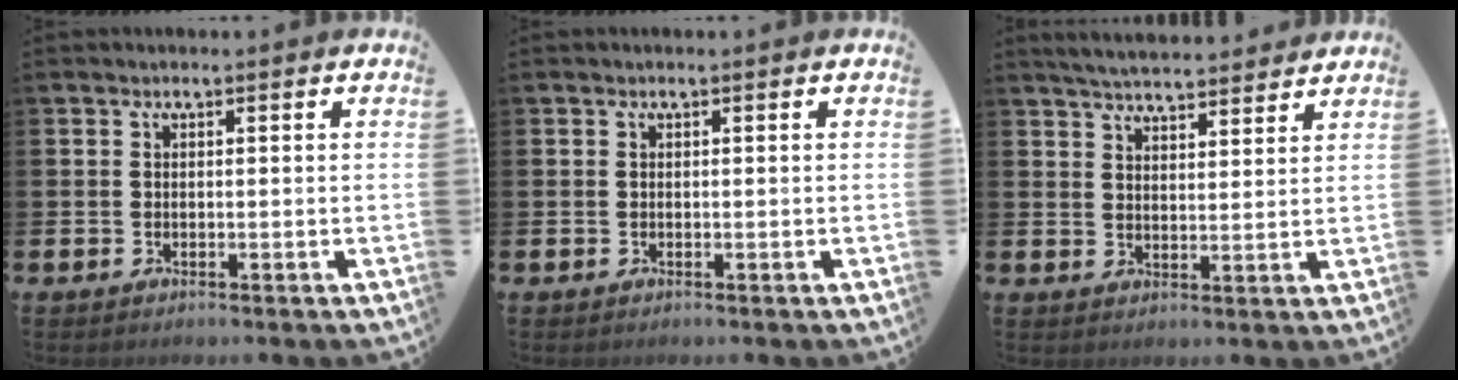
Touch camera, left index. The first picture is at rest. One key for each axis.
{"total": 0.0}
{"total": 4.8, "fx": 4.8, "fy": 0.3, "fz": 0.5, "tx": -0.020, "ty": -0.025, "tz": 0.085}